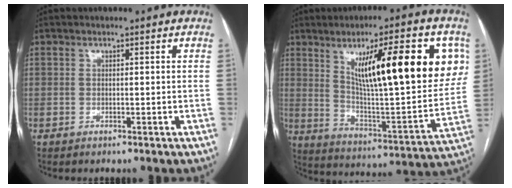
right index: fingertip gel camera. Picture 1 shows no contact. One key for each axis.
{"total": 23.4, "fx": 8.3, "fy": 4.3, "fz": 21.4, "tx": -0.317, "ty": 0.007, "tz": 0.131}